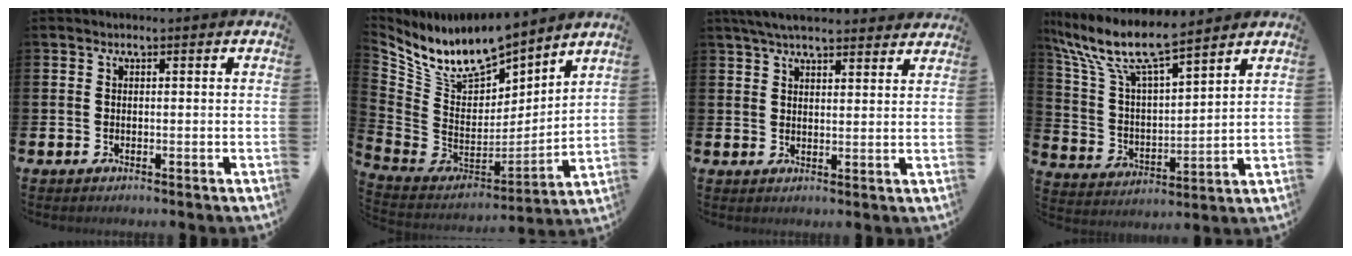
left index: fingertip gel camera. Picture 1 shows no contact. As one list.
[{"total": 10.4, "force": [9.6, 3.0, 2.4], "torque": [-0.108, -0.069, 0.178]}, {"total": 5.3, "force": [5.0, 1.0, 1.6], "torque": [-0.037, -0.015, 0.092]}, {"total": 10.1, "force": [8.9, 1.8, 4.6], "torque": [-0.132, -0.050, 0.153]}]